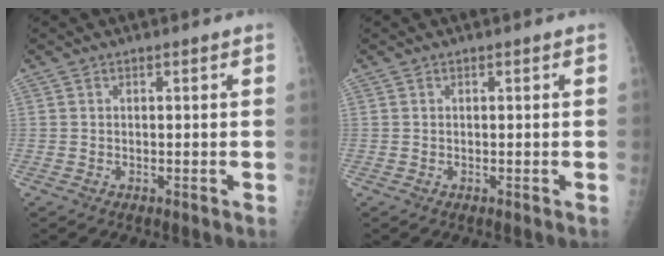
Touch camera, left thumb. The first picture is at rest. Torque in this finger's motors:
{"motor_torque": [-0.02, 0.02, 0.00, 0.00, 0.00]}